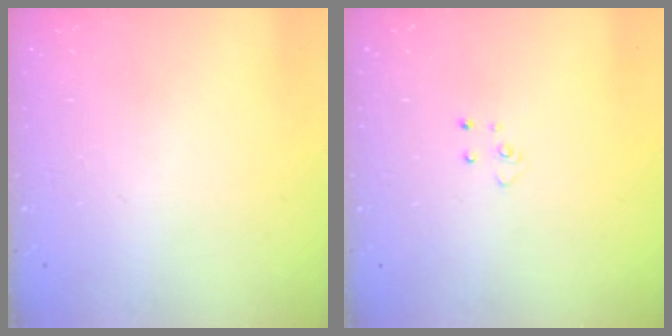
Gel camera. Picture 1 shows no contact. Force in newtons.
{"total": 3.8, "press": 3.8, "slide": 0.4}